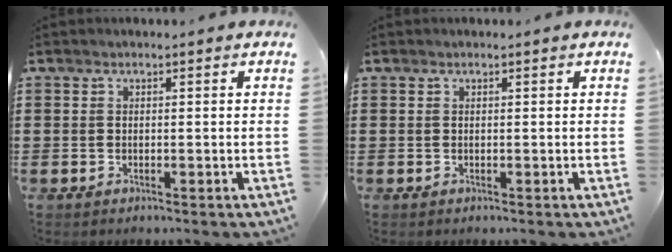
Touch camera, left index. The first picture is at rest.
{"total": 0.0}